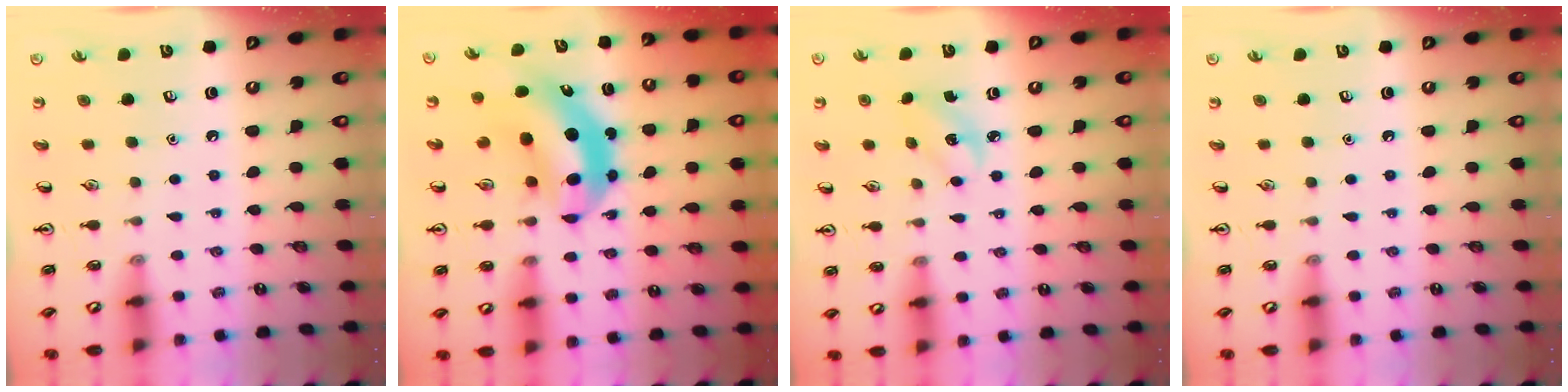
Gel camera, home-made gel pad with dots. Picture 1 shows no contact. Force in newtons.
{"total": 7.5, "press": 7.2, "slide": 2.1}
{"total": 2.8, "press": 2.7, "slide": 0.9}
{"total": 0.0}